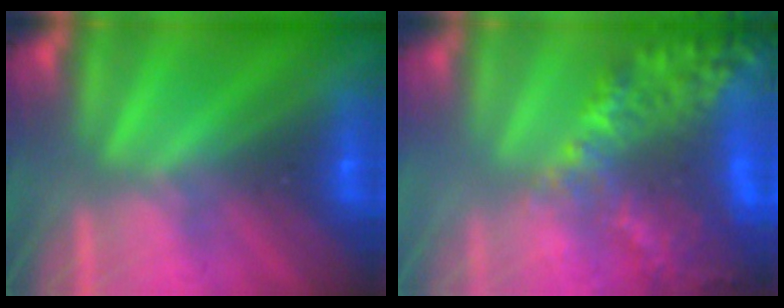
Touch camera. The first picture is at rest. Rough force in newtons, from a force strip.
{"total": 6.1}